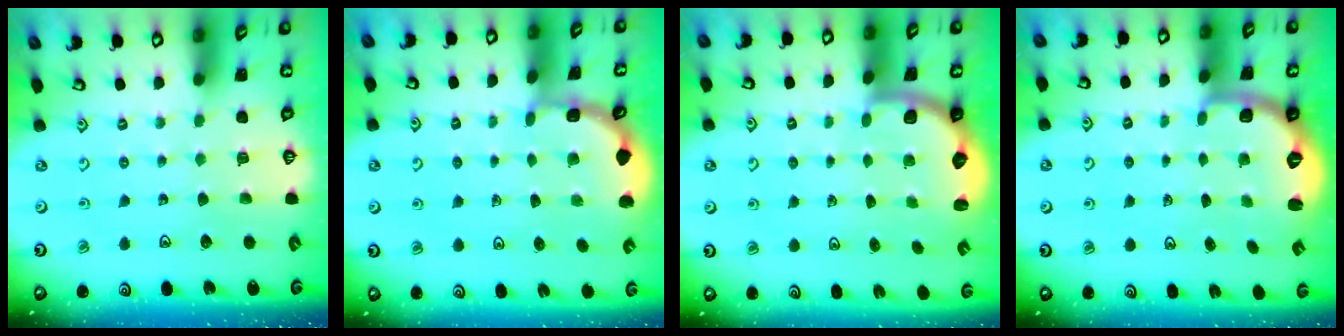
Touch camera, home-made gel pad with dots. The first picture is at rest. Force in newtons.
{"total": 2.1, "press": 2.1, "slide": 0.1}
{"total": 2.6, "press": 2.3, "slide": 1.2}
{"total": 2.6, "press": 1.4, "slide": 2.2}